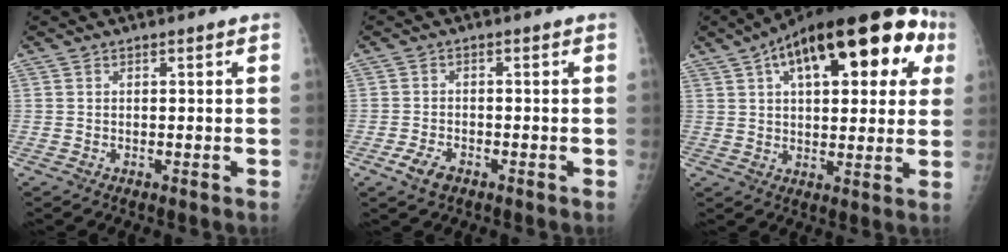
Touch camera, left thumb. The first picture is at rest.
{"total": 3.6, "force": [-2.0, 2.1, 2.2], "torque": [-0.044, 0.003, -0.036]}
{"total": 25.3, "force": [9.9, 11.3, 20.3], "torque": [-0.277, 0.031, 0.139]}